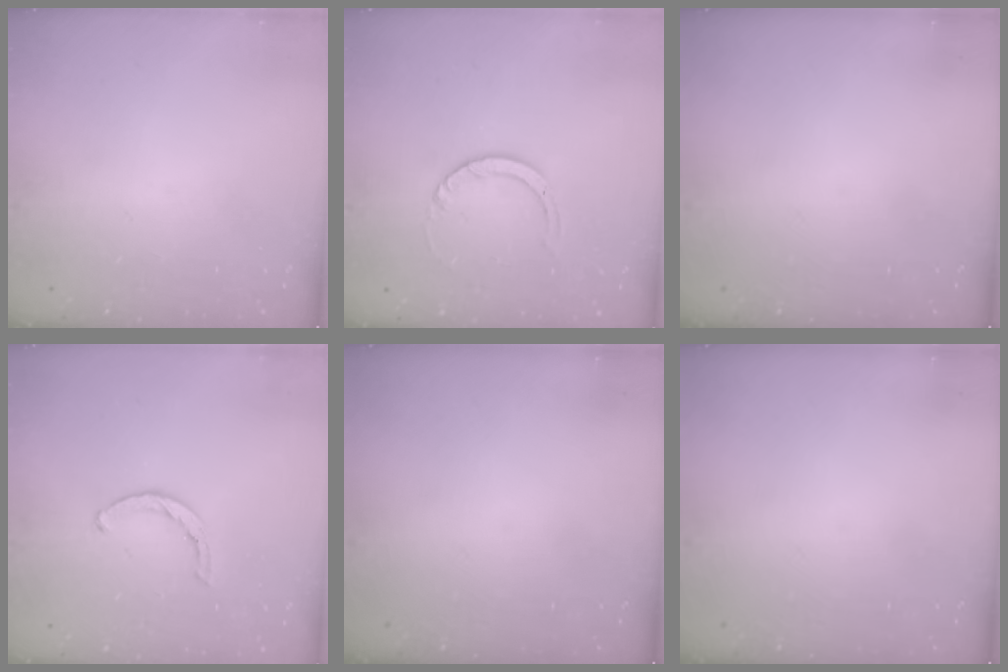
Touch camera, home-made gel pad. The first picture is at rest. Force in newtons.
{"total": 3.0, "press": 3.0, "slide": 0.3}
{"total": 0.0}
{"total": 3.6, "press": 3.5, "slide": 0.8}
{"total": 0.0}
{"total": 0.0}